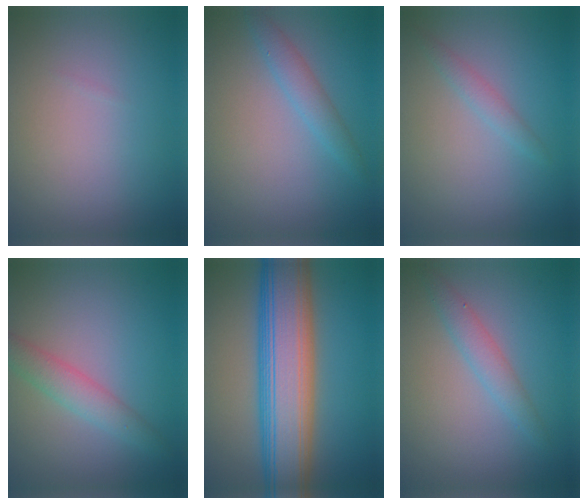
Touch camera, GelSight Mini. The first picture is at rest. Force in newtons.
{"total": 2.0, "press": 2.0, "slide": 0.1}
{"total": 1.3, "press": 1.3, "slide": 0.1}
{"total": 2.9, "press": 2.9, "slide": 0.1}
{"total": 11.8, "press": 11.7, "slide": 0.5}
{"total": 2.2, "press": 2.2, "slide": 0.0}